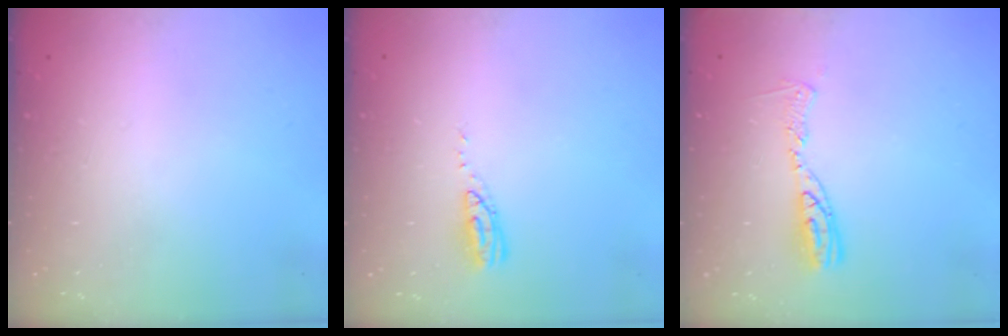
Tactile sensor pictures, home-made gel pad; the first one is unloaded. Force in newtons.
{"total": 6.5, "press": 6.5, "slide": 0.5}
{"total": 8.8, "press": 8.8, "slide": 0.9}